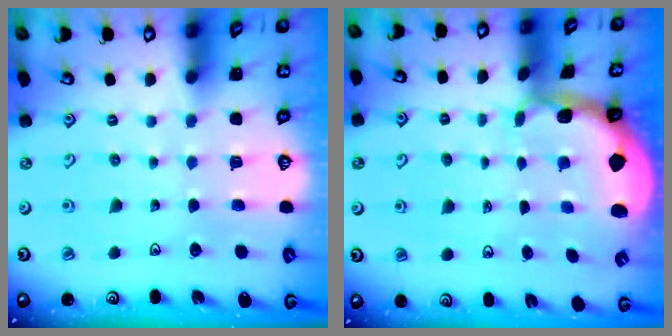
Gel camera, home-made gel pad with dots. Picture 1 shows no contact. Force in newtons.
{"total": 1.1, "press": 1.0, "slide": 0.4}